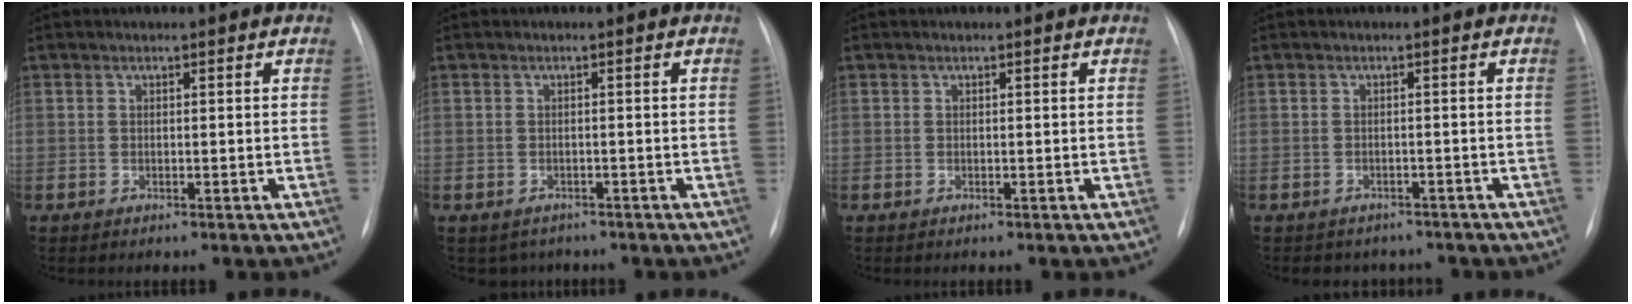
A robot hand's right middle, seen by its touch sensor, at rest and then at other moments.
{"total": 2.5, "force": [-1.9, 1.6, 0.1], "torque": [-0.002, 0.007, -0.024]}
{"total": 0.0}
{"total": 4.6, "force": [-4.0, 2.3, 0.0], "torque": [0.002, 0.012, -0.045]}